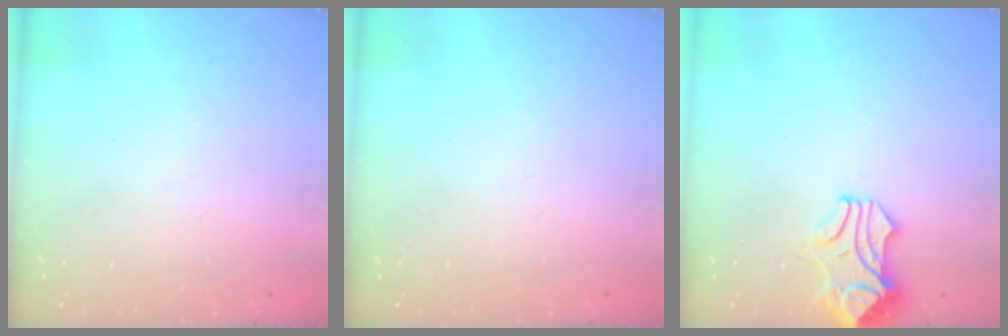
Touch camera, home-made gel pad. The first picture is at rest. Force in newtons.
{"total": 0.0}
{"total": 1.1, "press": 1.0, "slide": 0.3}